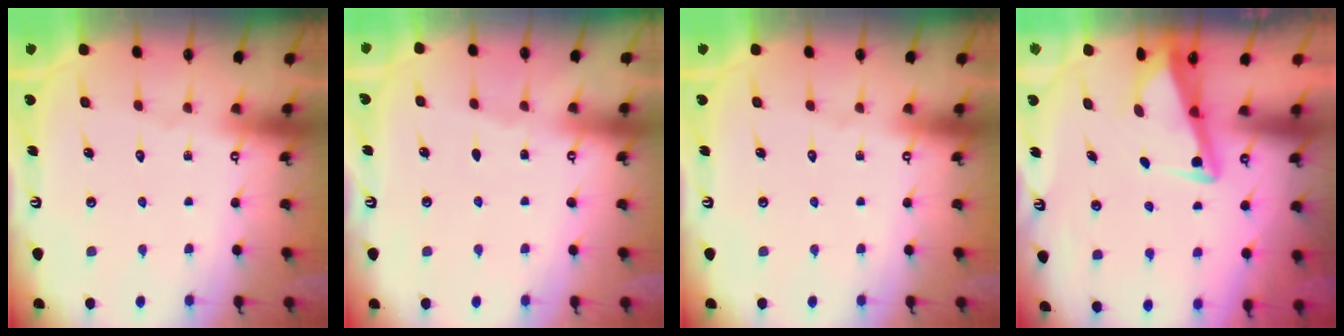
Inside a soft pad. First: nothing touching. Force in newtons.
{"total": 2.5, "press": 2.5, "slide": 0.4}
{"total": 0.0}
{"total": 3.0, "press": 3.0, "slide": 0.3}